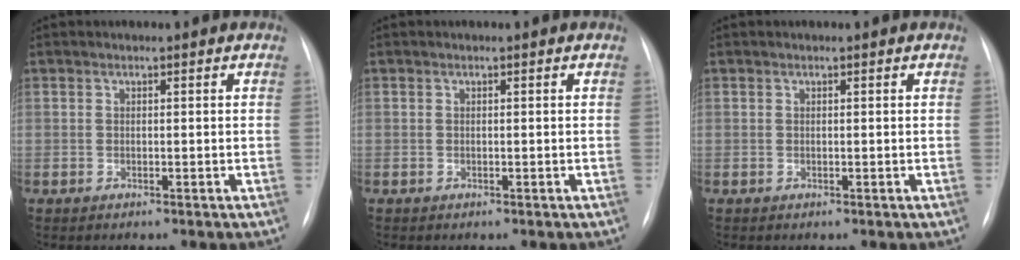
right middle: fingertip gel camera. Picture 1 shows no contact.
{"total": 0.0}
{"total": 0.0}